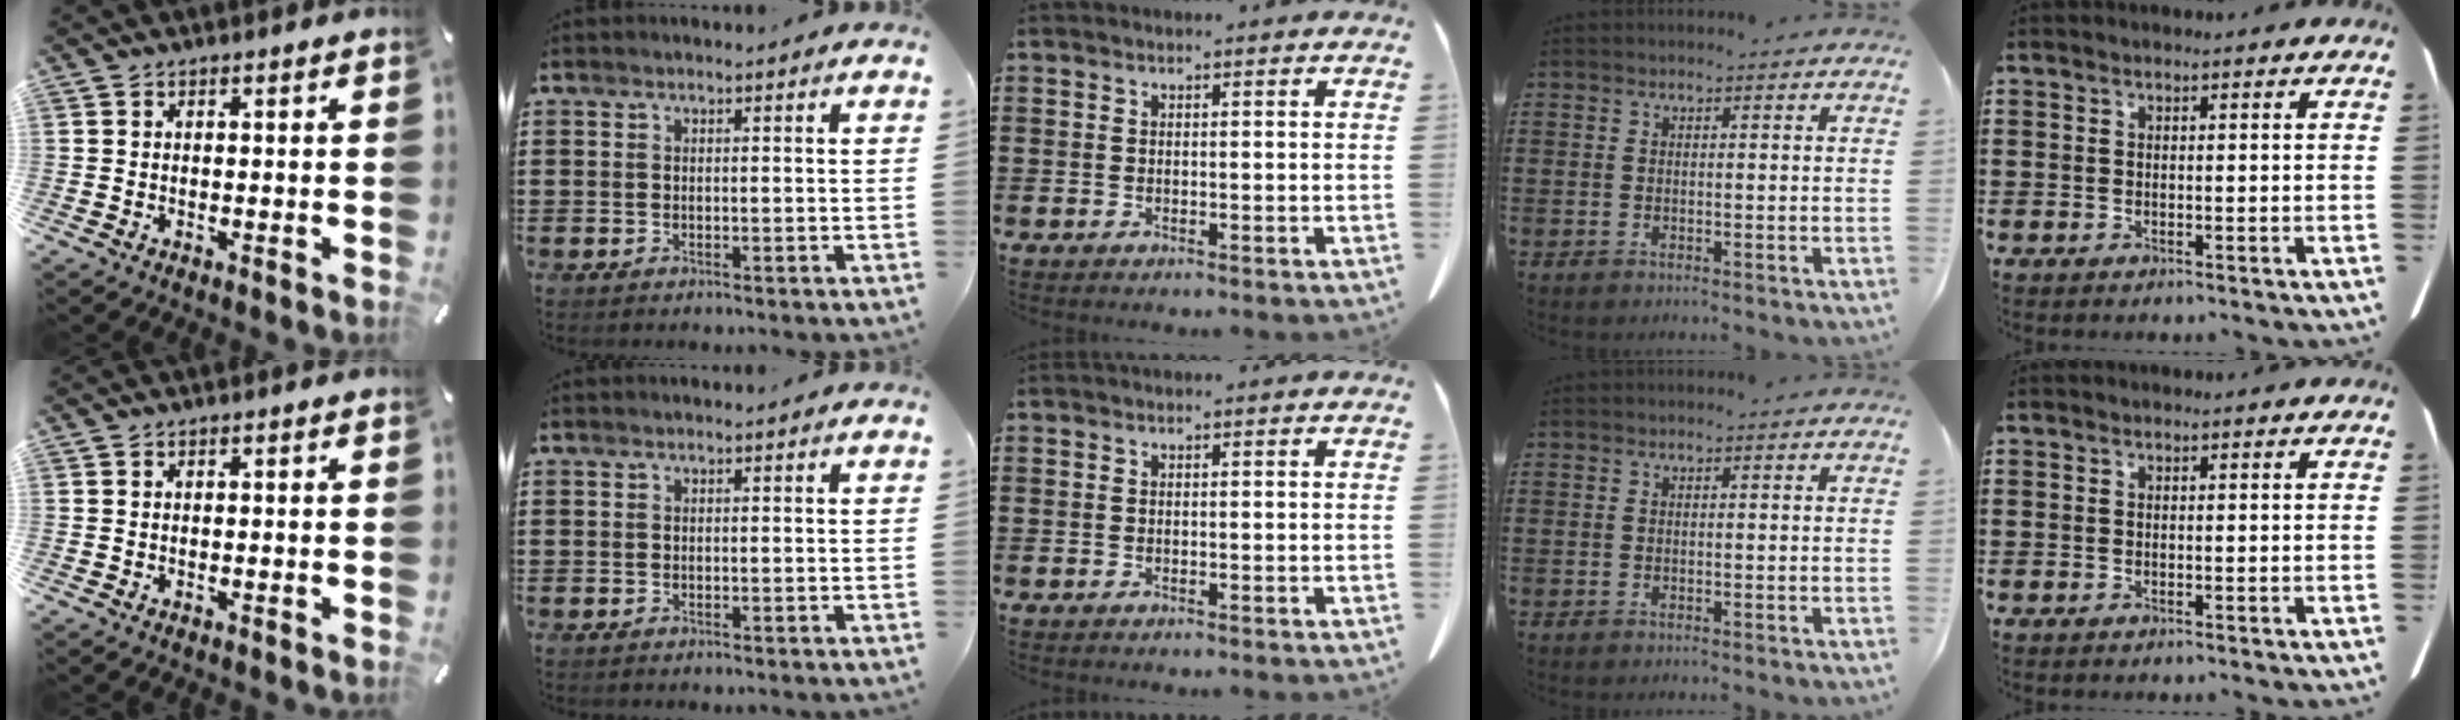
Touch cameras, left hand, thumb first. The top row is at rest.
{}